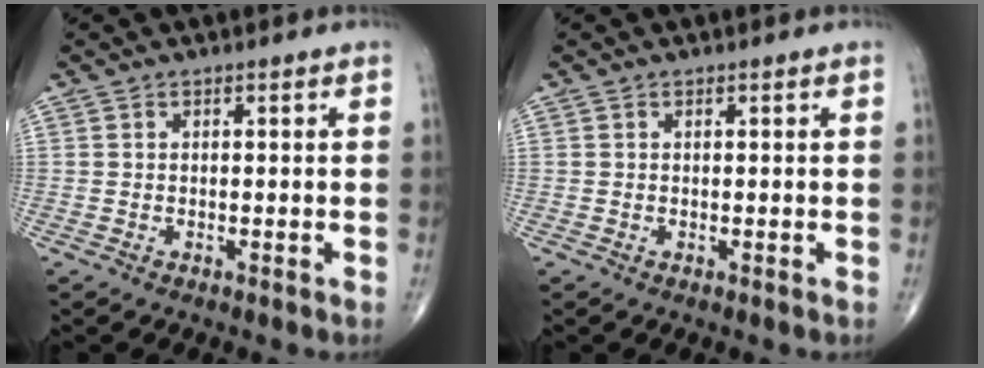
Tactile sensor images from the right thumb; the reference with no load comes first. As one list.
[{"total": 0.0}]